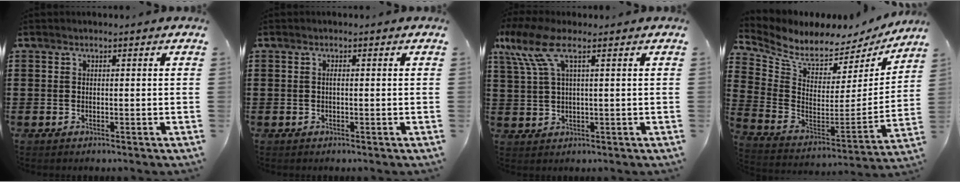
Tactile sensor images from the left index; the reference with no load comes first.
{"total": 0.6, "force": [0.0, 0.1, 0.6], "torque": [-0.011, -0.001, 0.001]}
{"total": 7.2, "force": [2.9, 2.1, 6.2], "torque": [-0.149, 0.002, 0.048]}
{"total": 5.5, "force": [4.9, 1.7, 1.5], "torque": [-0.067, -0.054, 0.084]}